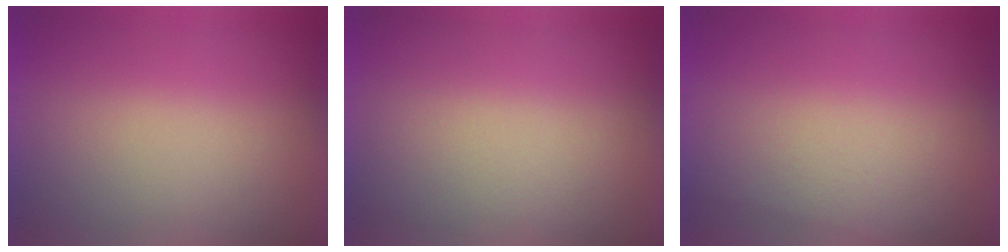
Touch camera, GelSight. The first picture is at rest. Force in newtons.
{"total": 1.4}
{"total": 3.0}